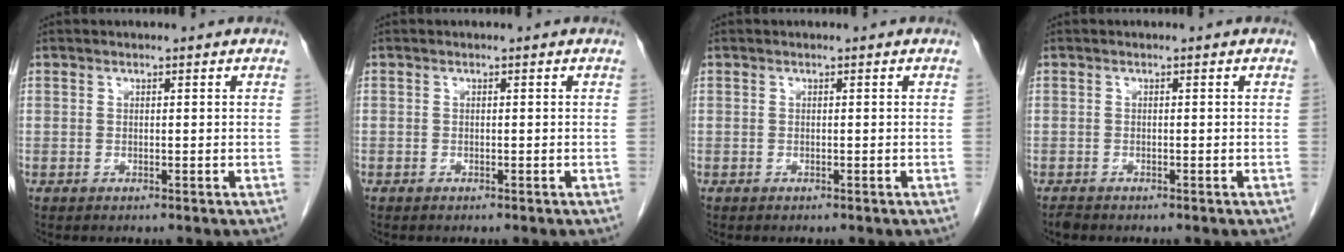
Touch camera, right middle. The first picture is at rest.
{"total": 0.0}
{"total": 0.0}
{"total": 1.0, "force": [-0.9, 0.3, 0.3], "torque": [-0.013, -0.003, -0.016]}